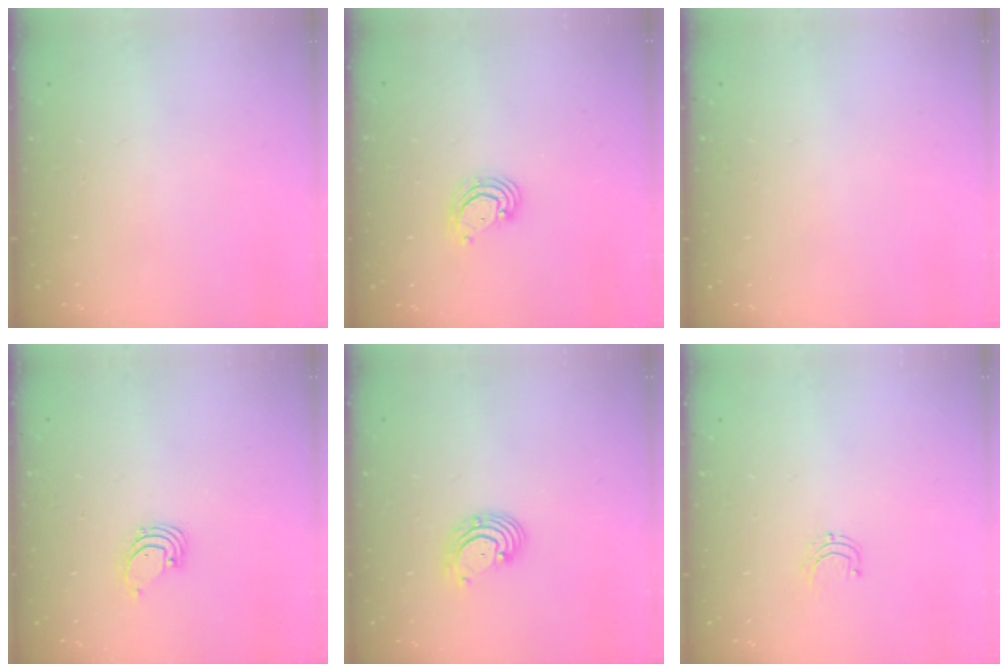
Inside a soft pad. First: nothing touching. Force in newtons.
{"total": 3.8, "press": 3.8, "slide": 0.3}
{"total": 0.0}
{"total": 1.4, "press": 1.4, "slide": 0.1}
{"total": 2.8, "press": 2.8, "slide": 0.2}
{"total": 3.6, "press": 3.5, "slide": 0.4}